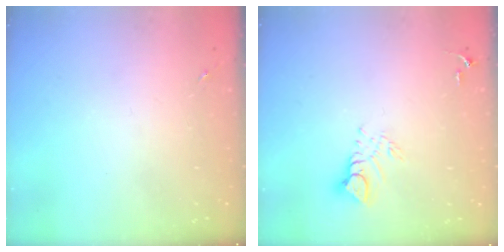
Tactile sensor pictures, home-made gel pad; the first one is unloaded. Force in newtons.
{"total": 7.2, "press": 7.1, "slide": 0.7}